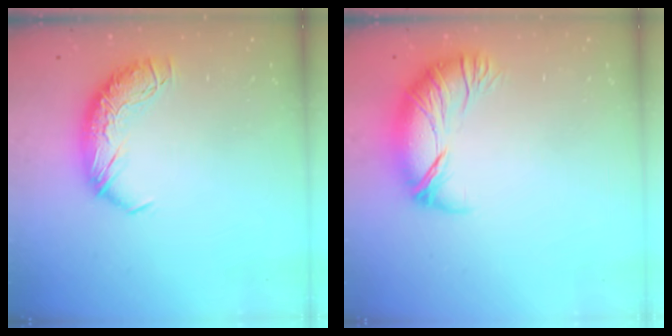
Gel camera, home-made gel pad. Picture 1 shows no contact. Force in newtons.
{"total": 2.6, "press": 1.8, "slide": 1.9}